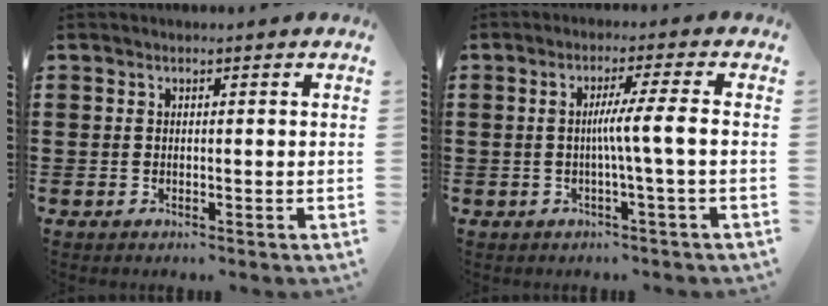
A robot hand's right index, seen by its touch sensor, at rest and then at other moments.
{"total": 4.9, "force": [-0.5, -0.8, 4.8], "torque": [-0.088, -0.009, -0.016]}